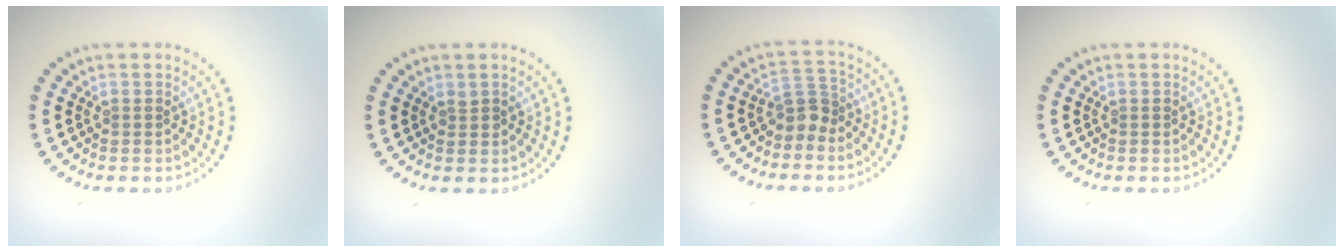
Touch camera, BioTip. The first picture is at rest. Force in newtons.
{"total": 0.5, "press": 0.5, "slide": 0.1}
{"total": 2.4, "press": 1.7, "slide": 1.7}
{"total": 0.0}